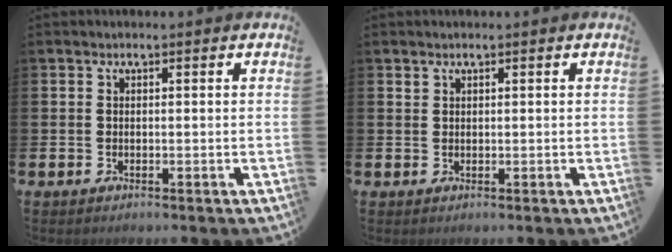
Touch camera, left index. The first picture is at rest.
{"total": 0.9, "force": [0.8, 0.3, 0.1], "torque": [0.014, -0.004, 0.011]}